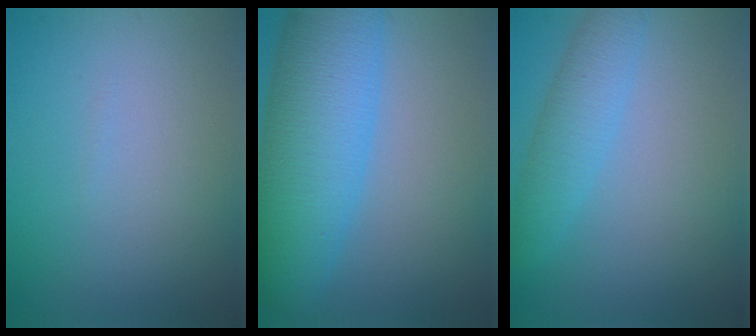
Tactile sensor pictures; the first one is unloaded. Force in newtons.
{"total": 10.4, "press": 10.4, "slide": 0.3}
{"total": 3.3, "press": 3.3, "slide": 0.0}